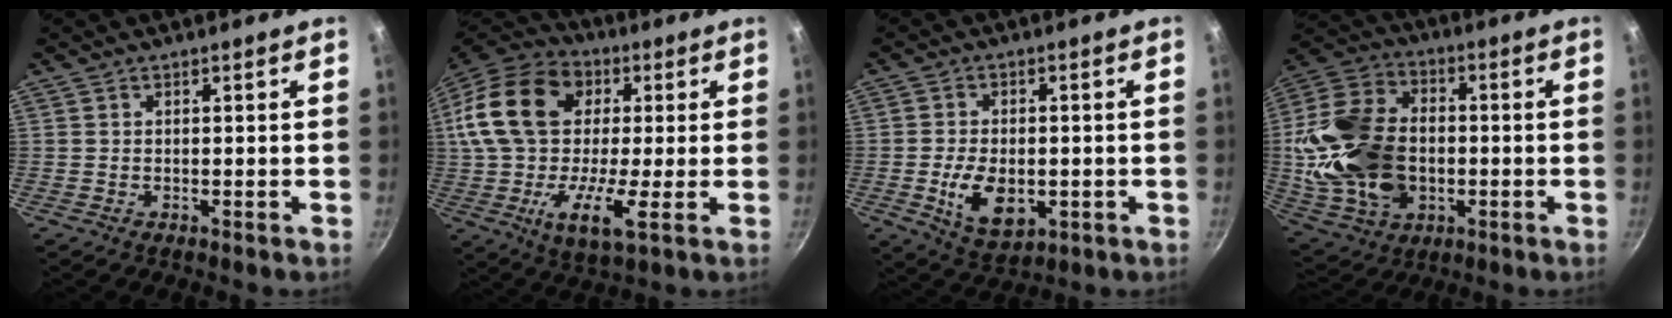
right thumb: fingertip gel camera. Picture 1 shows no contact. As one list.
[{"total": 24.5, "force": [2.9, 15.2, 19.0], "torque": [-0.350, 0.024, 0.030]}, {"total": 9.9, "force": [-1.9, 6.2, 7.5], "torque": [-0.119, -0.003, -0.021]}, {"total": 22.4, "force": [-1.5, 15.9, 15.7], "torque": [-0.293, 0.025, -0.019]}]